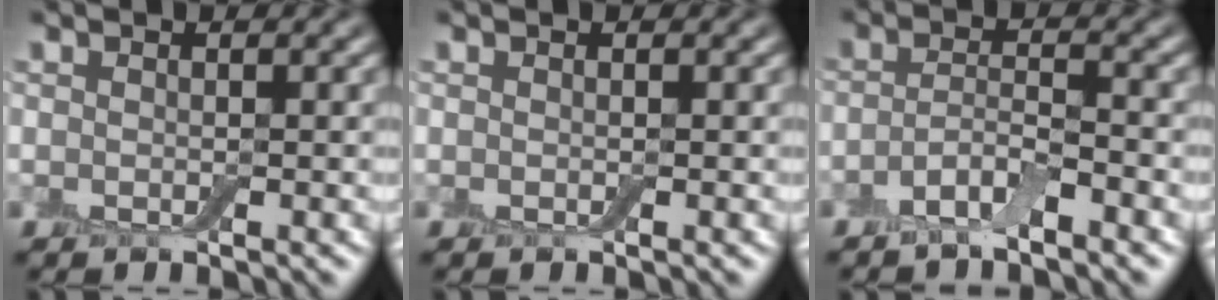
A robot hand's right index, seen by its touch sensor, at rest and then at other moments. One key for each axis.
{"total": 0.0}
{"total": 2.8, "fx": -1.8, "fy": 0.7, "fz": 2.0, "tx": -0.041, "ty": 0.005, "tz": -0.042}